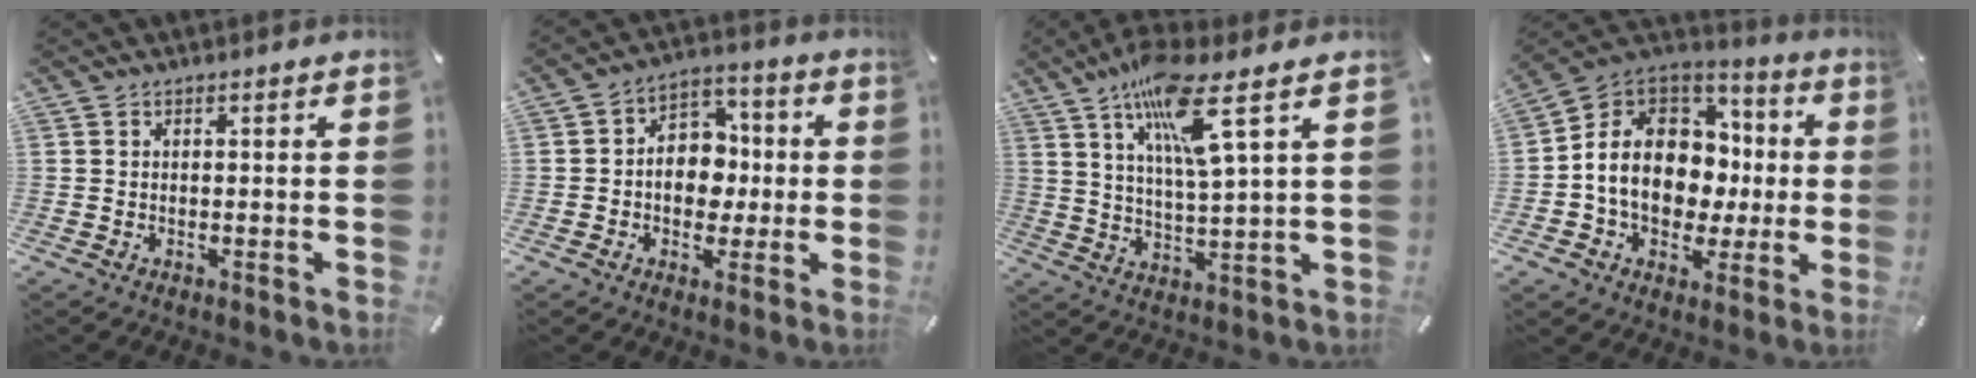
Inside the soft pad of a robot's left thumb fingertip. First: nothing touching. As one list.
[{"total": 9.5, "force": [-0.9, 7.9, 5.1], "torque": [-0.085, 0.017, -0.014]}, {"total": 13.2, "force": [7.4, 1.5, 10.8], "torque": [-0.199, -0.024, 0.120]}, {"total": 14.9, "force": [-1.3, 12.5, 8.0], "torque": [-0.167, 0.005, -0.017]}]